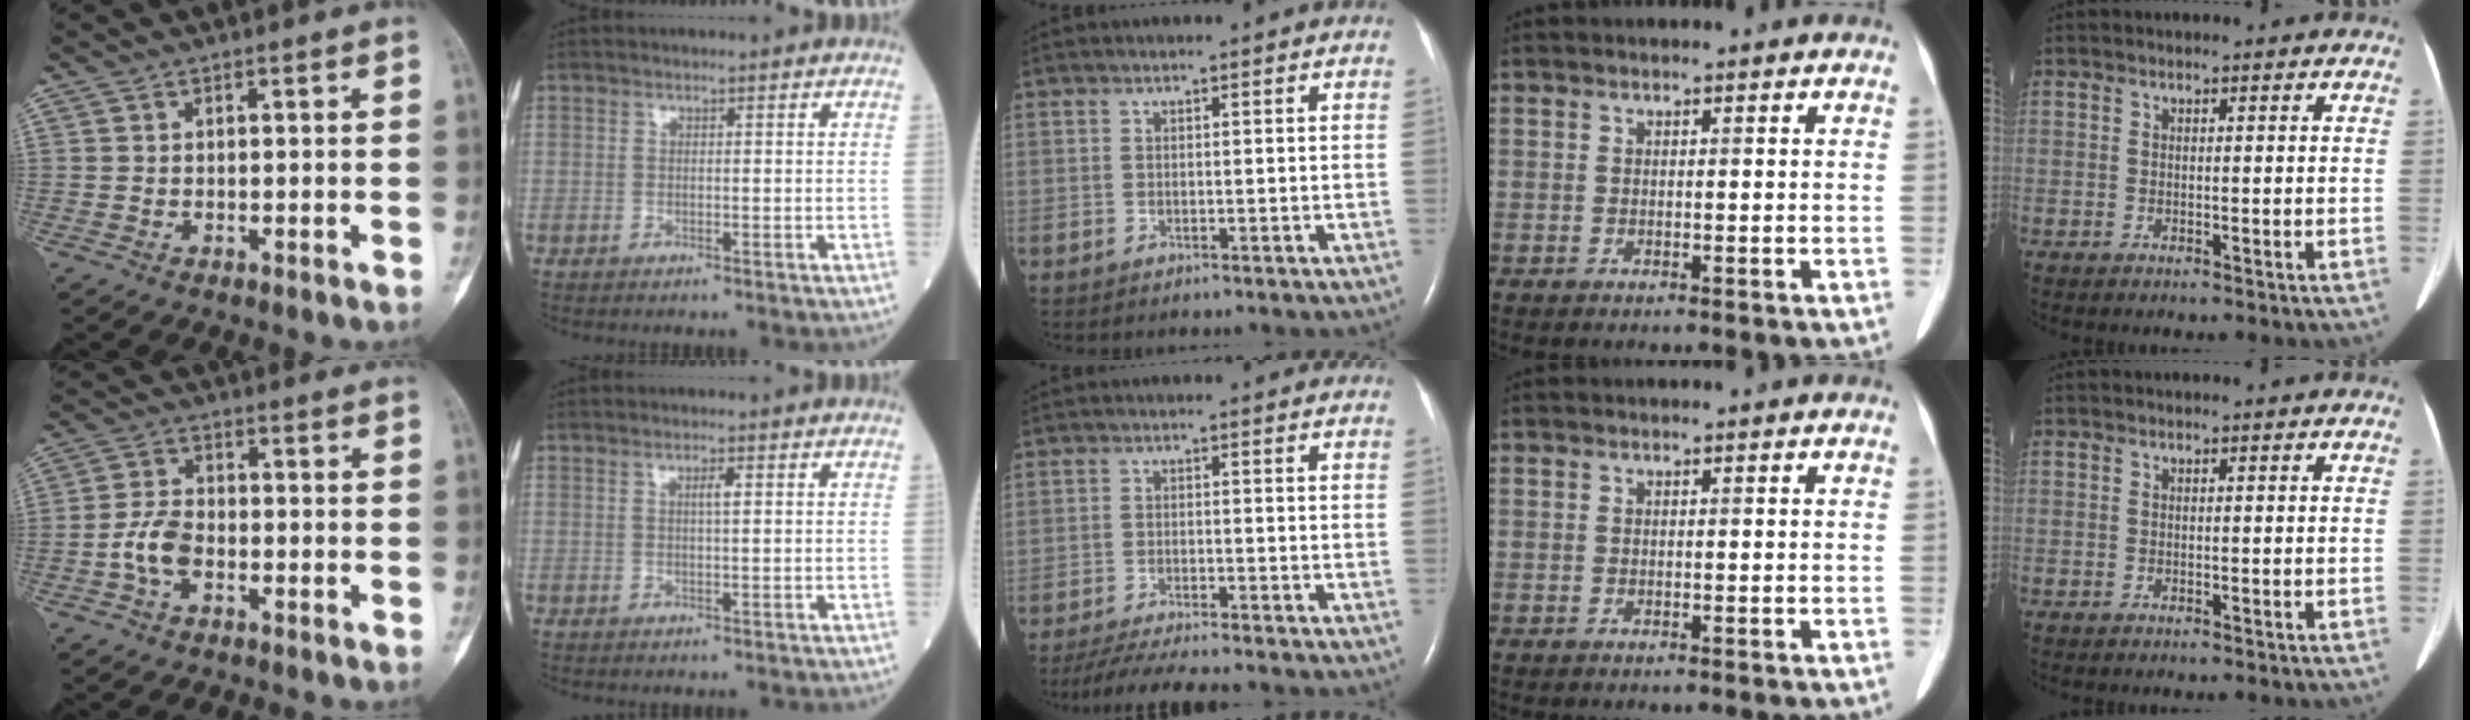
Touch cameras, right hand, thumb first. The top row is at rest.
{"thumb": {"total": 5.7, "force": [-2.0, 3.4, 4.1], "torque": [-0.084, 0.020, -0.043]}, "index": {"total": 1.4, "force": [0.4, 0.1, 1.4], "torque": [-0.026, 0.002, 0.005]}, "middle": {"total": 9.0, "force": [-7.9, -0.1, 4.3], "torque": [-0.061, -0.023, -0.127]}}